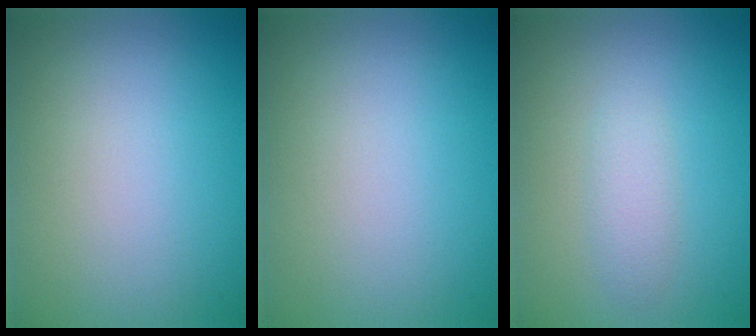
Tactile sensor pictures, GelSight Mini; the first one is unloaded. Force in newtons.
{"total": 0.0}
{"total": 1.6, "press": 1.6, "slide": 0.1}